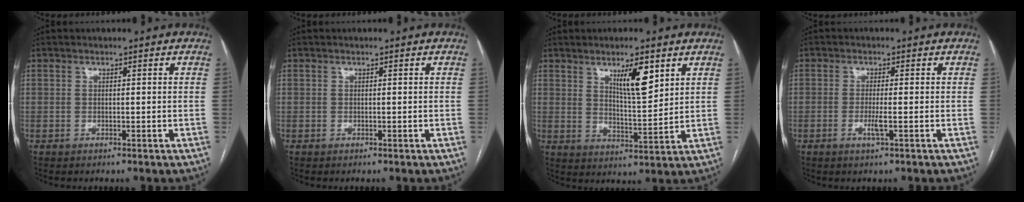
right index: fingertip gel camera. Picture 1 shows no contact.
{"total": 0.0}
{"total": 7.4, "force": [4.0, 1.4, 6.1], "torque": [-0.104, -0.008, 0.070]}
{"total": 2.3, "force": [-0.7, 0.0, 2.1], "torque": [-0.044, -0.005, -0.014]}